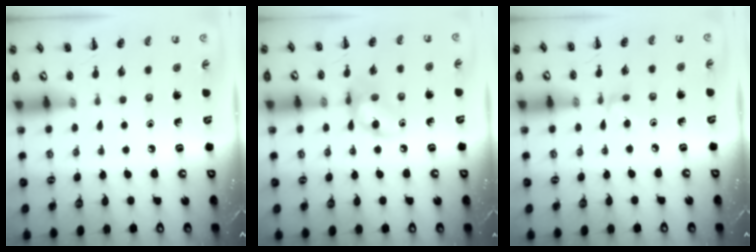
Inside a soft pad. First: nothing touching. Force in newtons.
{"total": 9.8, "press": 9.7, "slide": 1.3}
{"total": 3.2, "press": 3.0, "slide": 1.2}